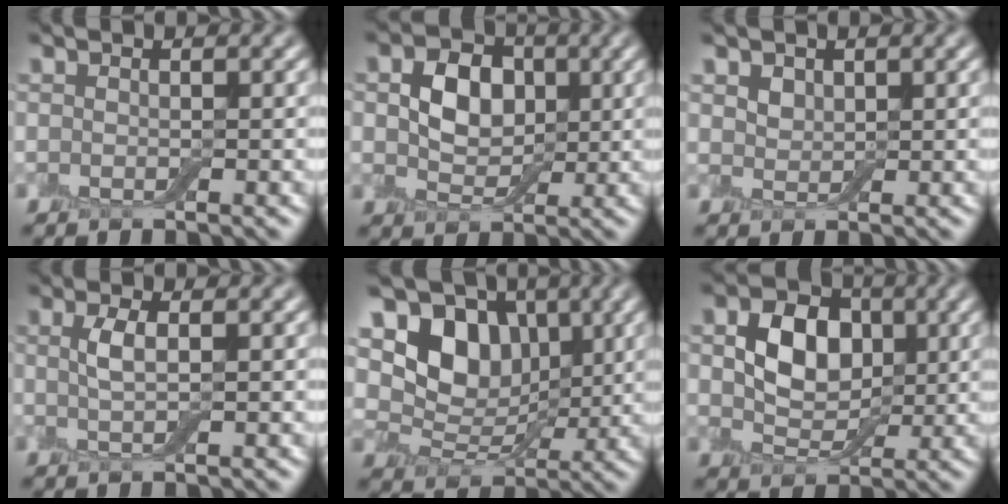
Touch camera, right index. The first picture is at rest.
{"total": 4.4, "force": [0.7, 3.4, 2.7], "torque": [-0.051, 0.002, 0.004]}
{"total": 1.8, "force": [1.1, 1.2, 0.7], "torque": [-0.016, -0.001, 0.019]}
{"total": 1.9, "force": [0.4, 0.5, 1.8], "torque": [-0.039, 0.003, 0.008]}
{"total": 7.1, "force": [2.2, 5.5, 3.9], "torque": [-0.060, -0.009, 0.026]}
{"total": 5.3, "force": [1.0, 4.0, 3.4], "torque": [-0.064, 0.002, 0.008]}